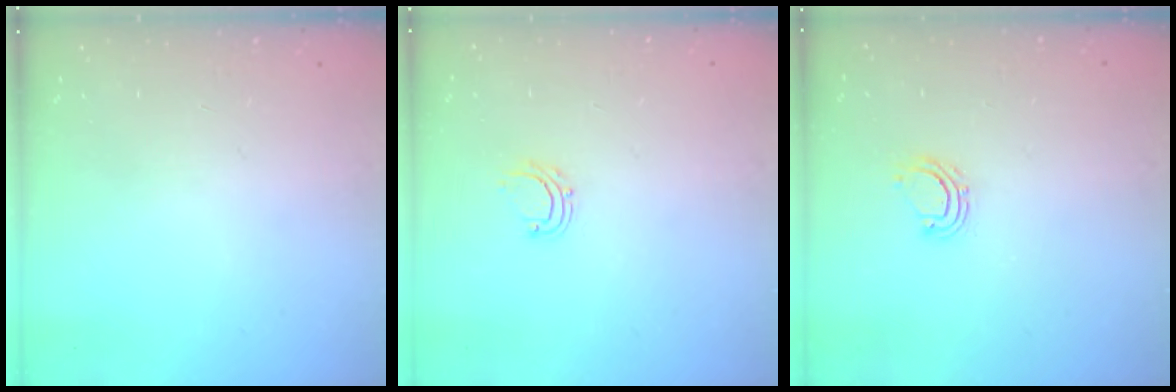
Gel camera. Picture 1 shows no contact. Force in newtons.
{"total": 4.9, "press": 4.8, "slide": 0.4}
{"total": 4.5, "press": 4.5, "slide": 0.2}